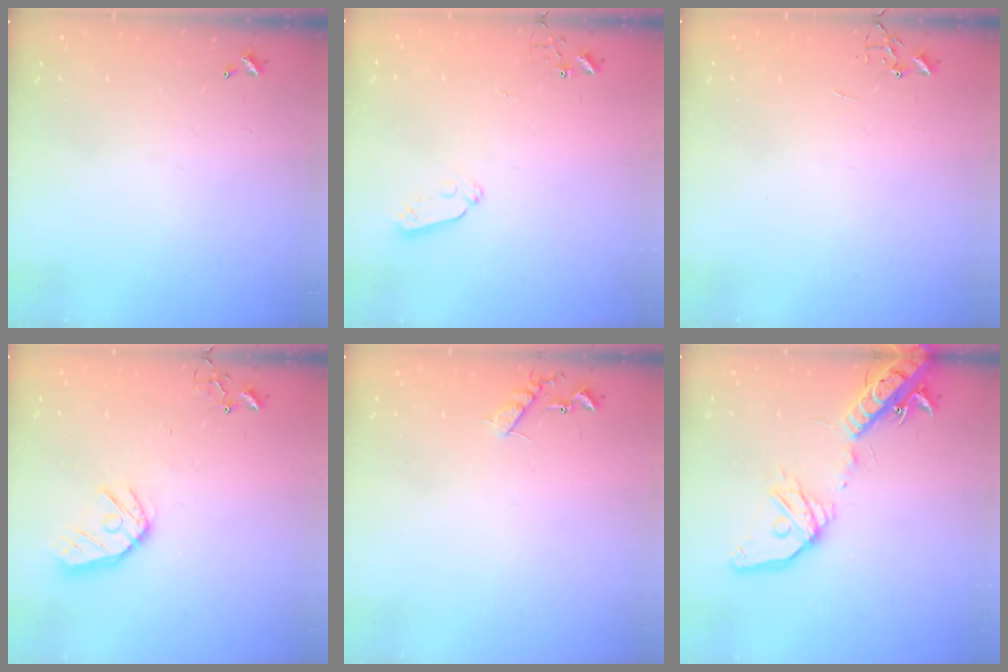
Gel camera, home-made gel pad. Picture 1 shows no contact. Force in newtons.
{"total": 3.7, "press": 3.7, "slide": 0.5}
{"total": 0.0}
{"total": 12.6, "press": 12.5, "slide": 1.4}
{"total": 7.6, "press": 7.6, "slide": 0.4}
{"total": 20.1, "press": 19.7, "slide": 3.9}